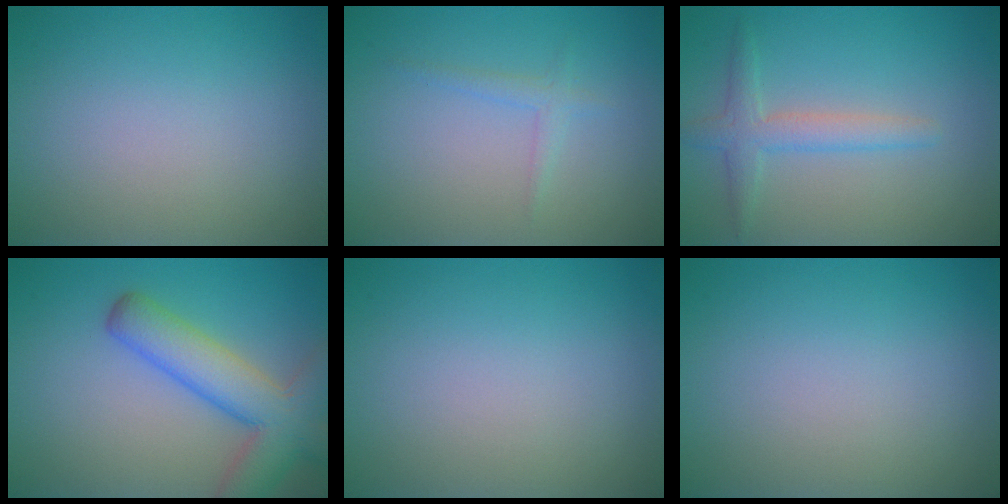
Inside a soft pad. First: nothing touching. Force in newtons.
{"total": 1.2, "press": 1.2, "slide": 0.1}
{"total": 2.7, "press": 2.7, "slide": 0.1}
{"total": 6.9, "press": 6.9, "slide": 0.4}
{"total": 0.0}
{"total": 0.0}